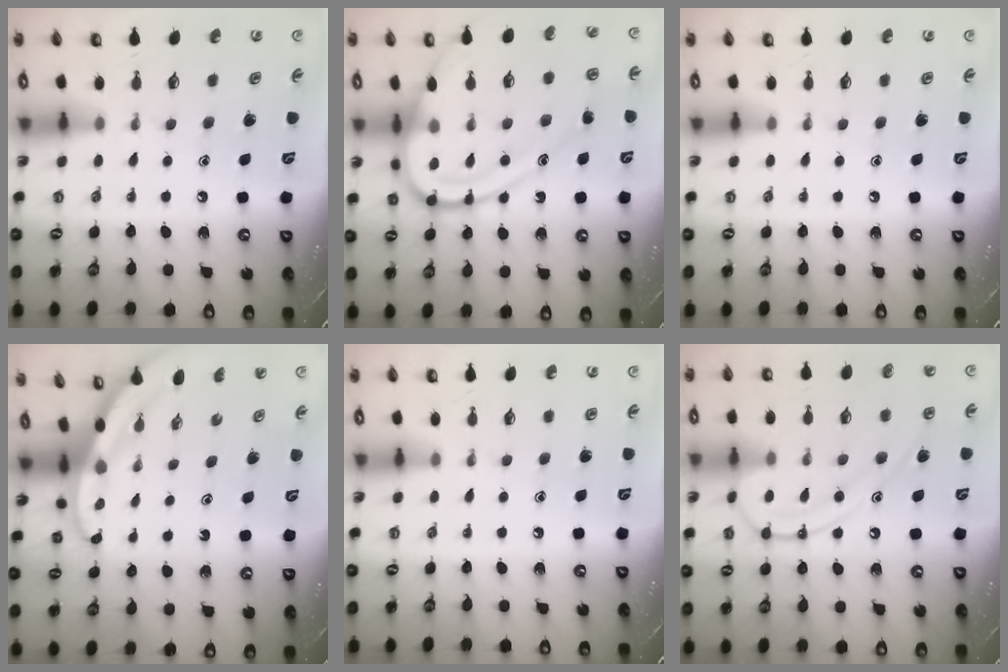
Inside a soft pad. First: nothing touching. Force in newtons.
{"total": 15.9, "press": 15.9, "slide": 0.9}
{"total": 0.0}
{"total": 3.5, "press": 3.5, "slide": 0.1}
{"total": 0.0}
{"total": 14.4, "press": 14.3, "slide": 1.3}